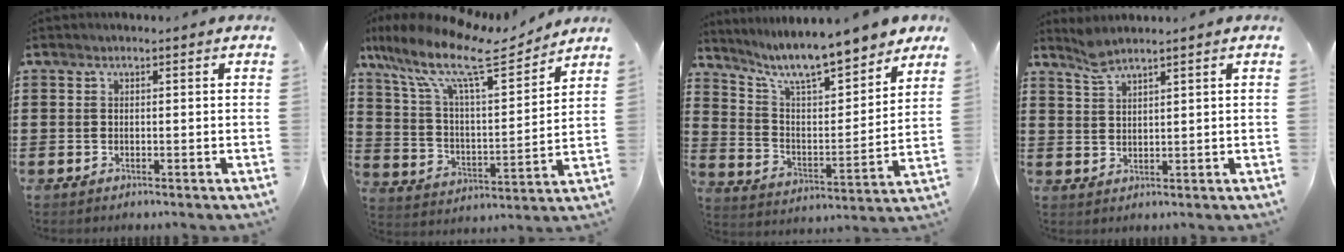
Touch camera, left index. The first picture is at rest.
{"total": 13.6, "force": [9.9, 2.9, 8.8], "torque": [-0.202, -0.048, 0.167]}
{"total": 9.5, "force": [8.5, 0.8, 4.1], "torque": [-0.107, -0.060, 0.143]}
{"total": 2.9, "force": [2.4, 0.3, 1.6], "torque": [-0.038, 0.001, 0.045]}